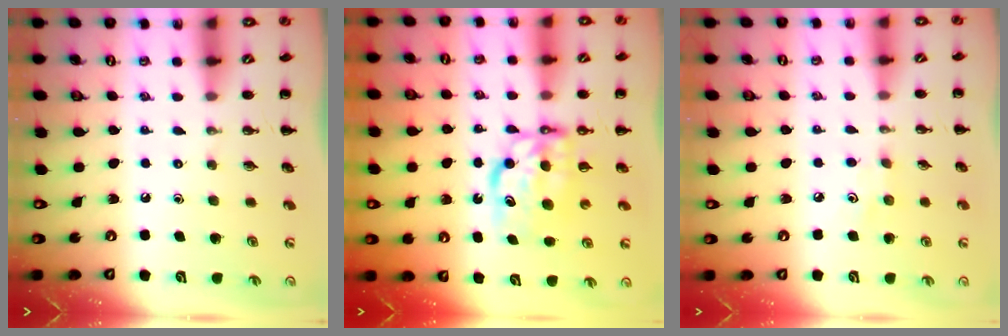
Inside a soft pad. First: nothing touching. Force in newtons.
{"total": 6.7, "press": 6.6, "slide": 1.2}
{"total": 3.2, "press": 3.0, "slide": 0.9}